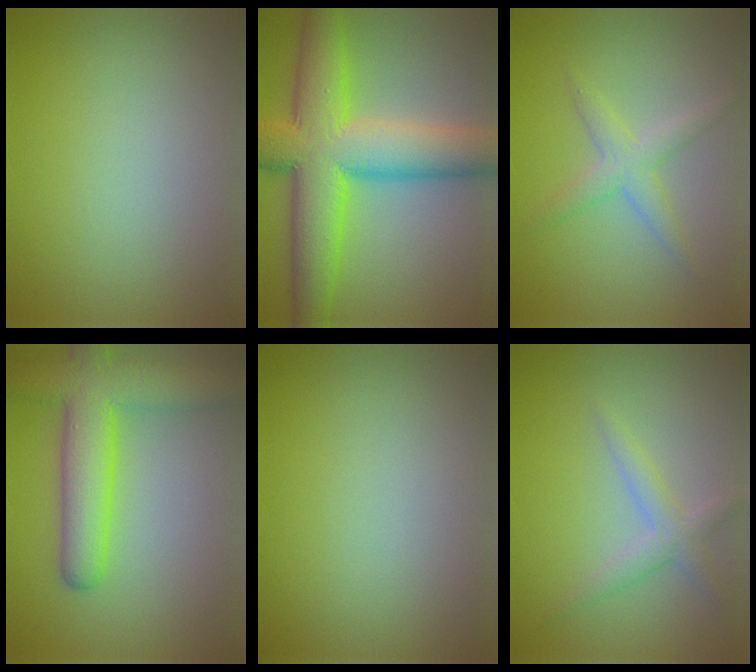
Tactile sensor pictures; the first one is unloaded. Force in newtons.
{"total": 11.8, "press": 11.8, "slide": 0.2}
{"total": 2.5, "press": 2.5, "slide": 0.0}
{"total": 6.5, "press": 6.5, "slide": 0.3}
{"total": 0.0}
{"total": 2.2, "press": 2.2, "slide": 0.0}